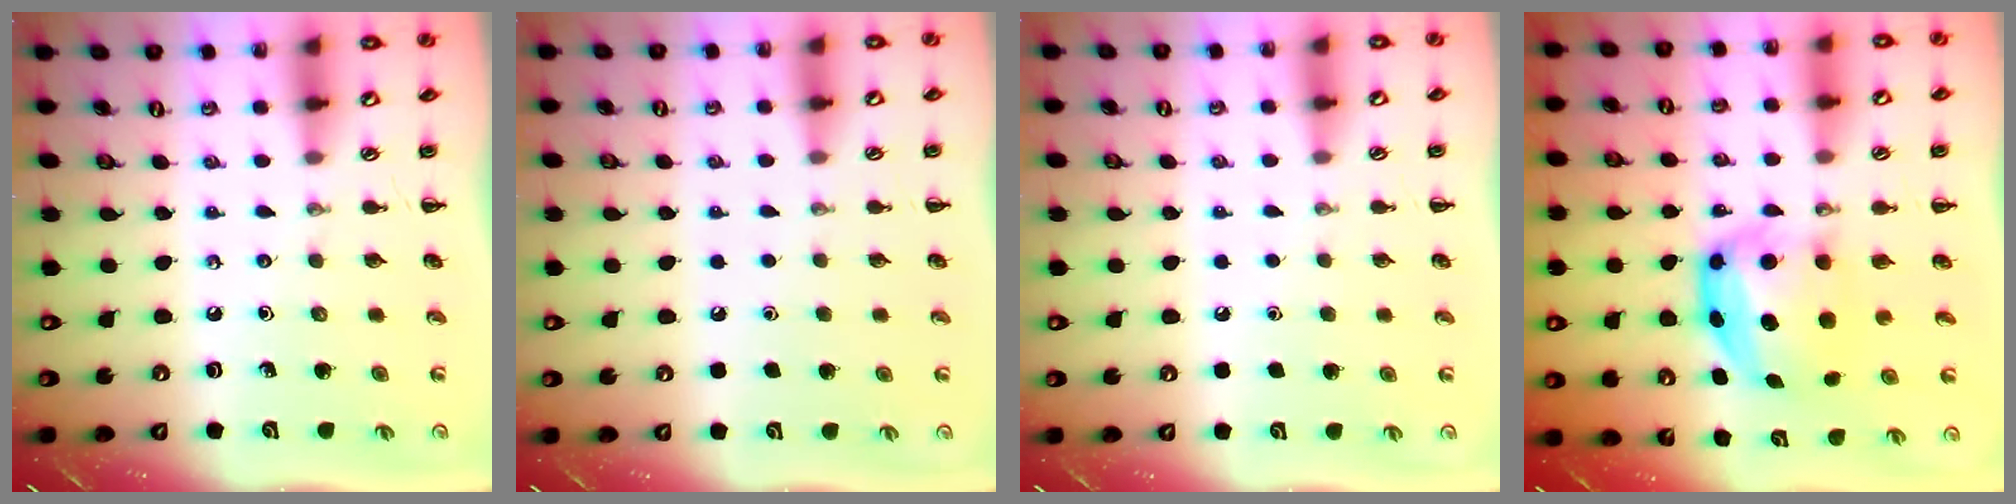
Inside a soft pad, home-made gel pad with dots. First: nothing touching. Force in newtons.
{"total": 1.7, "press": 1.7, "slide": 0.1}
{"total": 1.6, "press": 1.6, "slide": 0.1}
{"total": 5.9, "press": 5.9, "slide": 0.7}